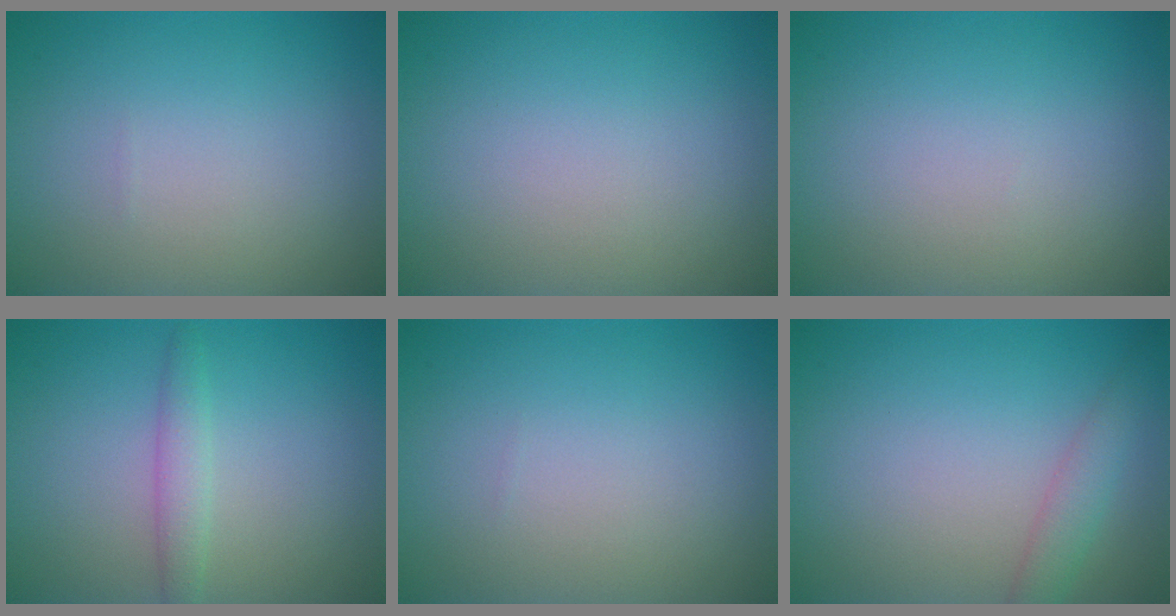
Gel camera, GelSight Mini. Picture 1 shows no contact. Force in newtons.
{"total": 0.0}
{"total": 0.0}
{"total": 1.9, "press": 1.9, "slide": 0.2}
{"total": 0.0}
{"total": 2.1, "press": 2.1, "slide": 0.1}